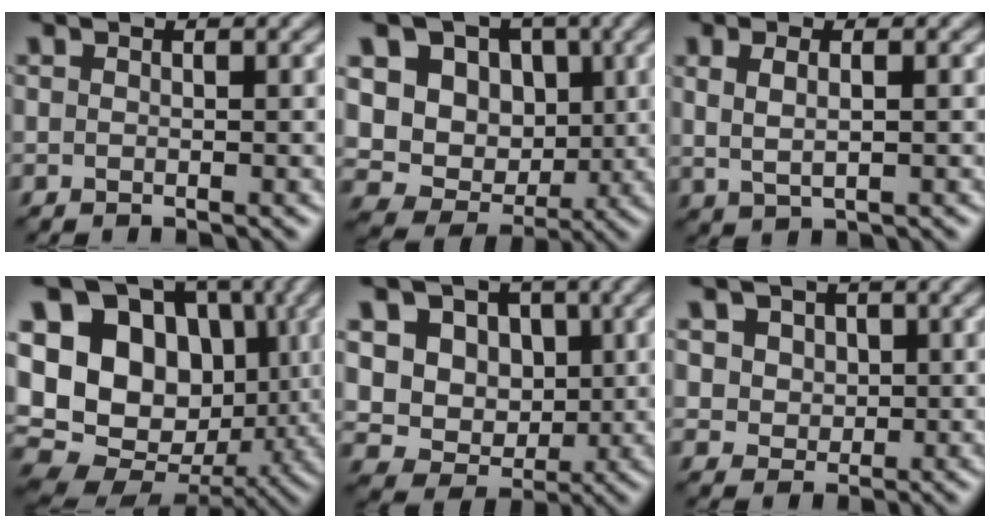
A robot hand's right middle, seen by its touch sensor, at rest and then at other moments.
{"total": 12.5, "force": [3.2, 10.6, 5.9], "torque": [-0.117, 0.026, 0.047]}
{"total": 2.3, "force": [0.7, 0.9, 2.1], "torque": [-0.038, -0.005, 0.017]}
{"total": 15.6, "force": [2.2, 12.1, 9.6], "torque": [-0.179, 0.003, 0.041]}
{"total": 9.8, "force": [2.9, 8.2, 4.5], "torque": [-0.081, 0.016, 0.043]}
{"total": 3.9, "force": [1.7, 3.2, 1.6], "torque": [-0.034, 0.006, 0.029]}